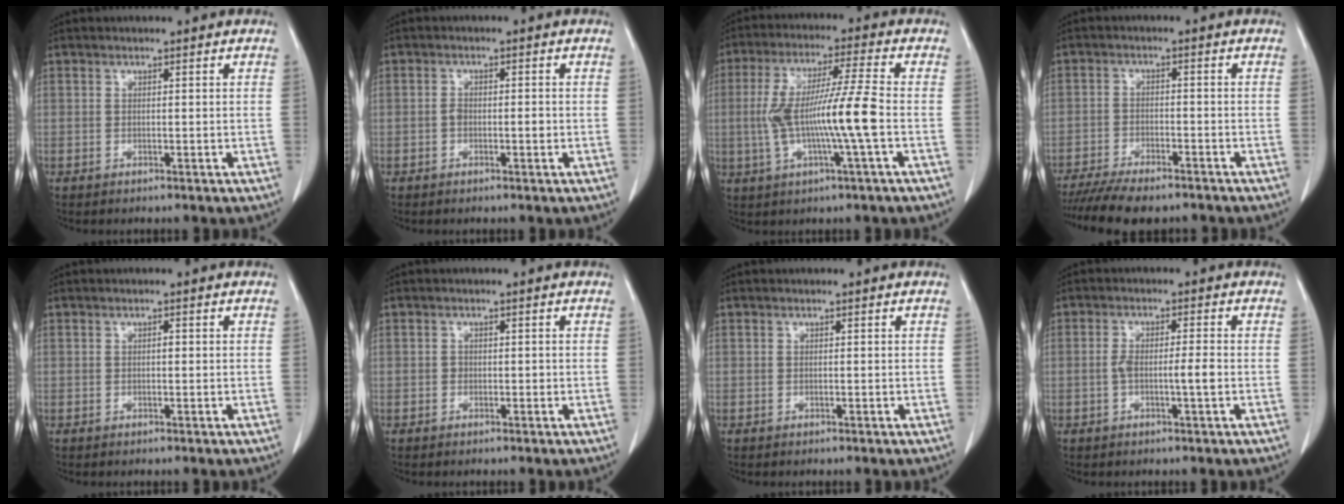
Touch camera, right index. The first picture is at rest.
{"total": 1.7, "force": [-0.6, 0.8, 1.4], "torque": [-0.020, 0.004, -0.009]}
{"total": 11.5, "force": [-1.7, -0.4, 11.3], "torque": [-0.224, 0.008, -0.034]}
{"total": 11.6, "force": [-9.7, 3.0, 5.6], "torque": [-0.084, -0.010, -0.149]}
{"total": 0.5, "force": [0.0, 0.2, 0.5], "torque": [-0.007, 0.002, -0.001]}
{"total": 0.8, "force": [-0.3, 0.7, 0.3], "torque": [0.000, 0.004, -0.006]}
{"total": 0.0}
{"total": 3.7, "force": [-0.9, 0.2, 3.6], "torque": [-0.070, 0.008, -0.014]}